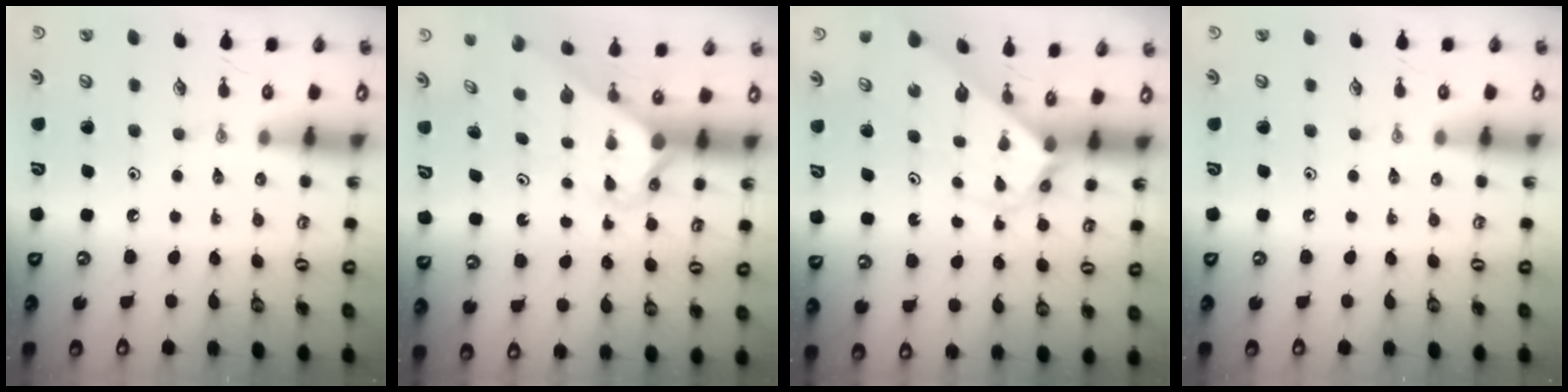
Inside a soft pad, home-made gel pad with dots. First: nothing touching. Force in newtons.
{"total": 2.7, "press": 2.7, "slide": 0.1}
{"total": 2.9, "press": 2.9, "slide": 0.2}
{"total": 0.0}